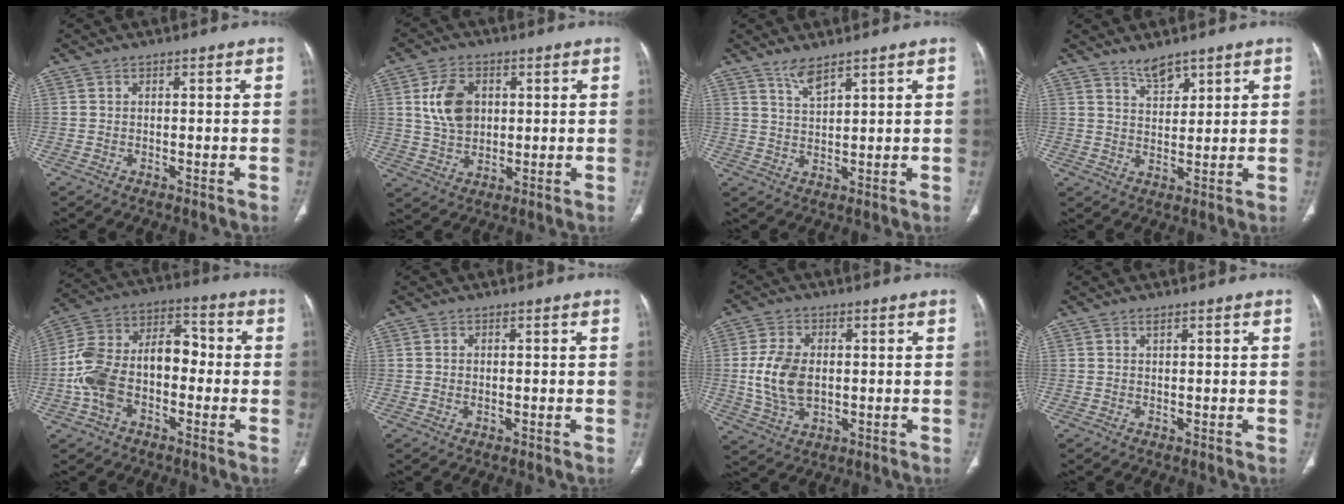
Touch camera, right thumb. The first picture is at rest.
{"total": 8.9, "force": [2.1, 6.3, 6.0], "torque": [-0.094, -0.007, 0.042]}
{"total": 3.7, "force": [3.0, 0.7, 2.1], "torque": [-0.036, -0.018, 0.062]}
{"total": 4.1, "force": [3.4, 1.5, 1.8], "torque": [-0.017, -0.027, 0.062]}
{"total": 15.7, "force": [-3.0, 10.0, 11.8], "torque": [-0.212, 0.056, -0.060]}
{"total": 0.9, "force": [0.0, 0.7, 0.6], "torque": [-0.016, 0.002, 0.002]}
{"total": 8.9, "force": [0.3, 5.8, 6.7], "torque": [-0.131, -0.001, 0.012]}
{"total": 0.6, "force": [0.5, 0.1, 0.4], "torque": [-0.002, 0.001, 0.006]}